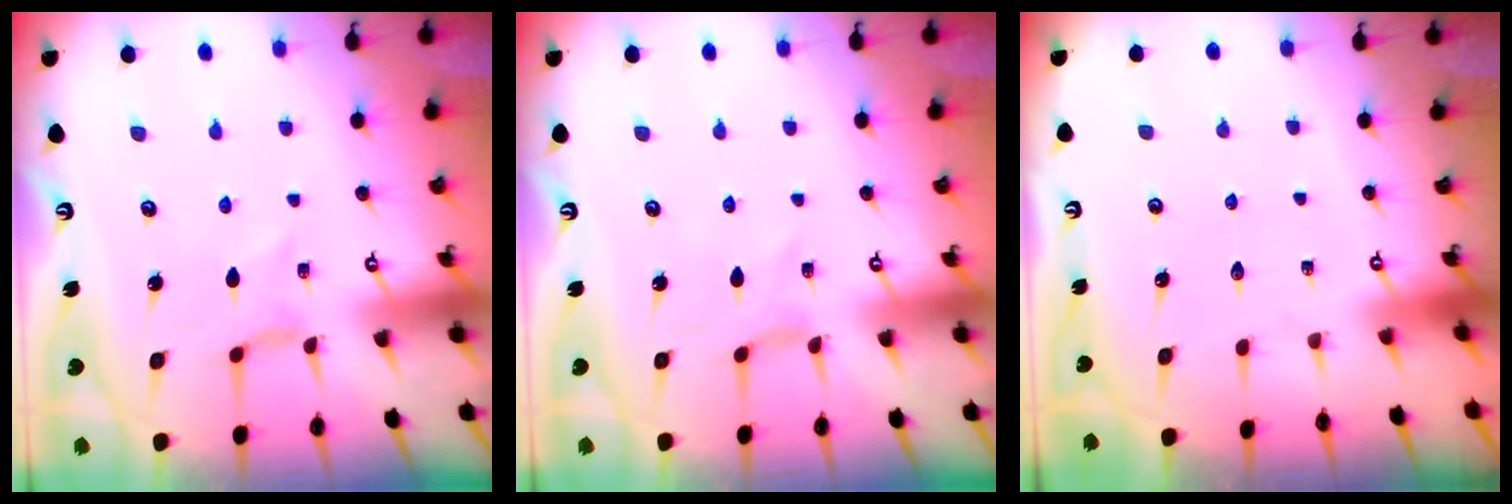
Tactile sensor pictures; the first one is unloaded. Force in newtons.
{"total": 0.0}
{"total": 0.0}